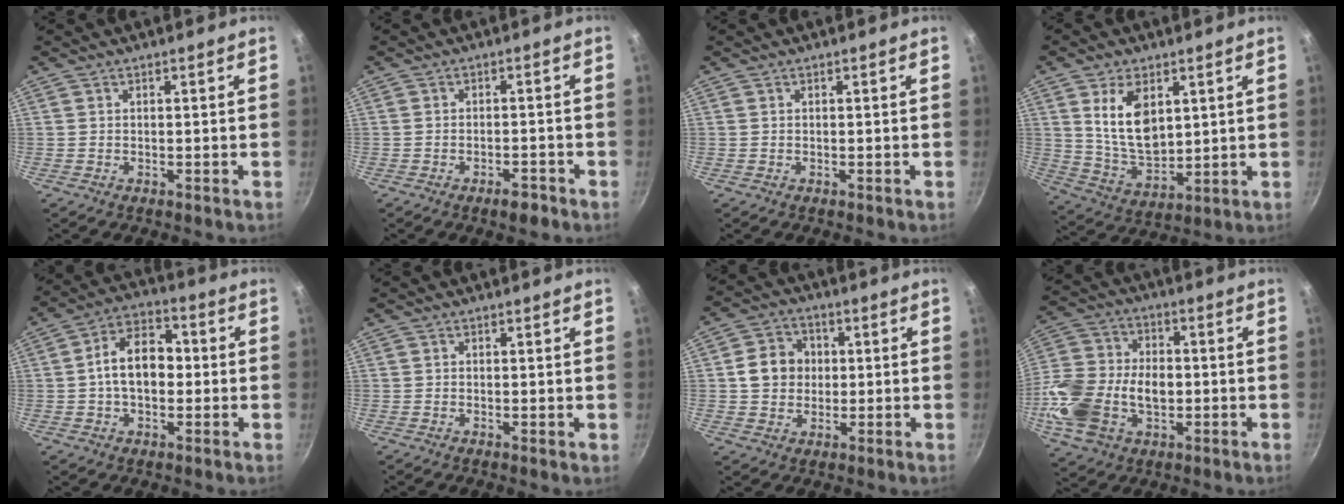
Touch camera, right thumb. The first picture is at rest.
{"total": 3.2, "force": [-2.2, 1.1, 2.0], "torque": [-0.030, 0.010, -0.035]}
{"total": 0.0}
{"total": 11.7, "force": [4.0, 6.7, 8.7], "torque": [-0.137, -0.027, 0.088]}
{"total": 11.0, "force": [0.0, 7.0, 8.5], "torque": [-0.128, 0.028, -0.009]}
{"total": 0.8, "force": [0.0, 0.3, 0.7], "torque": [-0.012, -0.004, -0.003]}
{"total": 8.8, "force": [0.6, 7.7, 4.2], "torque": [-0.044, 0.010, 0.003]}
{"total": 19.7, "force": [-3.2, 13.3, 14.2], "torque": [-0.295, 0.015, -0.051]}